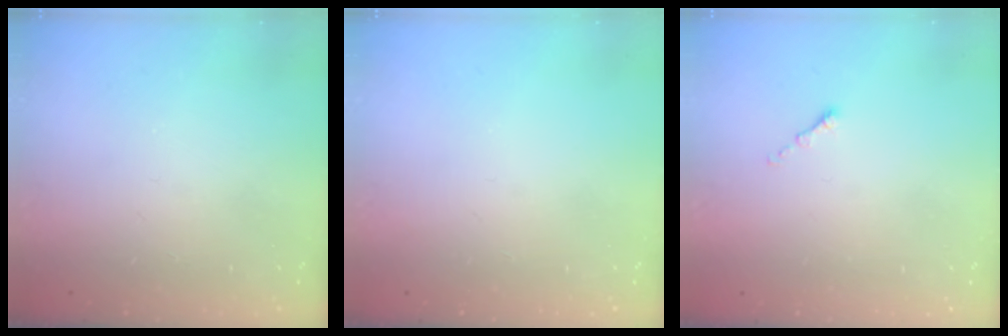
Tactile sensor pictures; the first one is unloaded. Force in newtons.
{"total": 0.0}
{"total": 0.0}